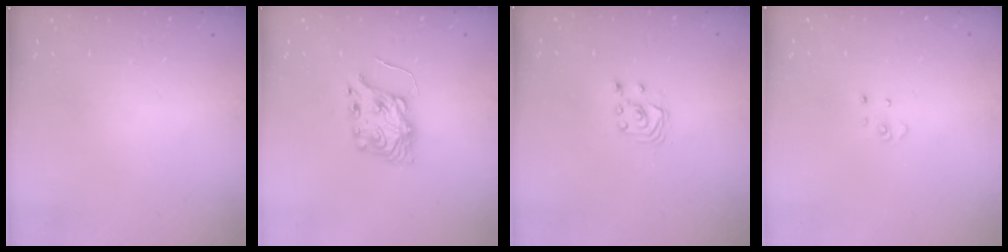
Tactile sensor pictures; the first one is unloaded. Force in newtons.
{"total": 7.1, "press": 7.0, "slide": 0.7}
{"total": 2.5, "press": 2.5, "slide": 0.3}
{"total": 2.7, "press": 2.7, "slide": 0.3}